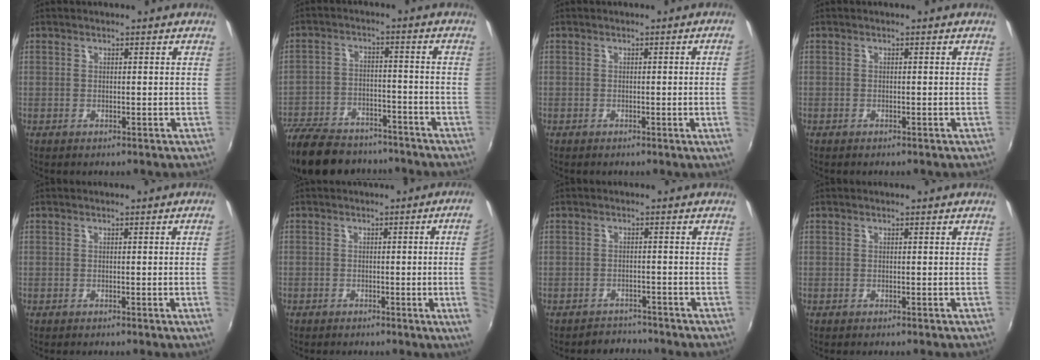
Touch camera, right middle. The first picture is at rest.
{"total": 20.6, "force": [-16.5, 8.7, 8.8], "torque": [-0.211, -0.015, -0.252]}
{"total": 2.5, "force": [-0.1, -1.4, 2.1], "torque": [-0.033, -0.010, 0.003]}
{"total": 0.6, "force": [-0.4, 0.3, 0.0], "torque": [-0.003, 0.002, -0.008]}
{"total": 1.9, "force": [-0.1, -1.1, 1.5], "torque": [-0.019, -0.011, 0.002]}
{"total": 9.4, "force": [-0.5, -0.6, 9.4], "torque": [-0.093, -0.001, -0.004]}
{"total": 3.1, "force": [-2.9, 1.1, -0.4], "torque": [-0.003, 0.003, -0.047]}
{"total": 0.0}